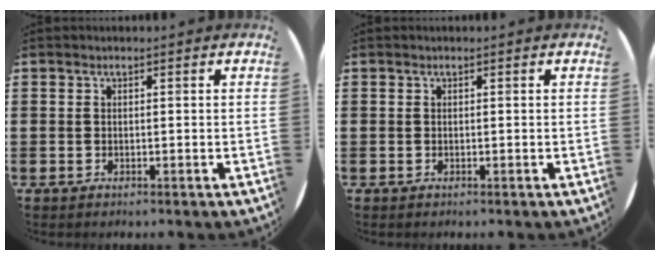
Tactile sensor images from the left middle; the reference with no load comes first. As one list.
[{"total": 0.0}]